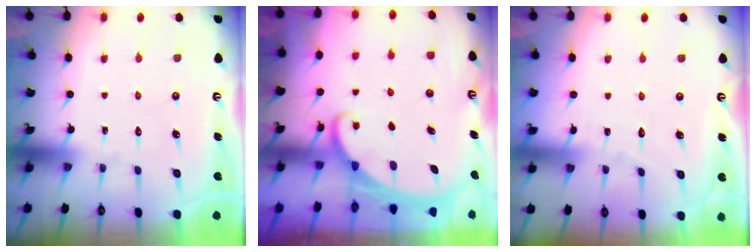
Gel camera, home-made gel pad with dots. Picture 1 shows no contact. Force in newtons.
{"total": 2.4, "press": 2.4, "slide": 0.3}
{"total": 2.9, "press": 2.9, "slide": 0.3}